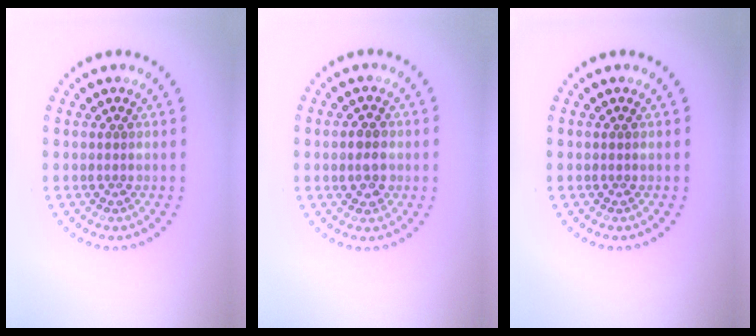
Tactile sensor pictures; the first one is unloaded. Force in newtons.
{"total": 2.2, "press": 2.2, "slide": 0.3}
{"total": 0.0}